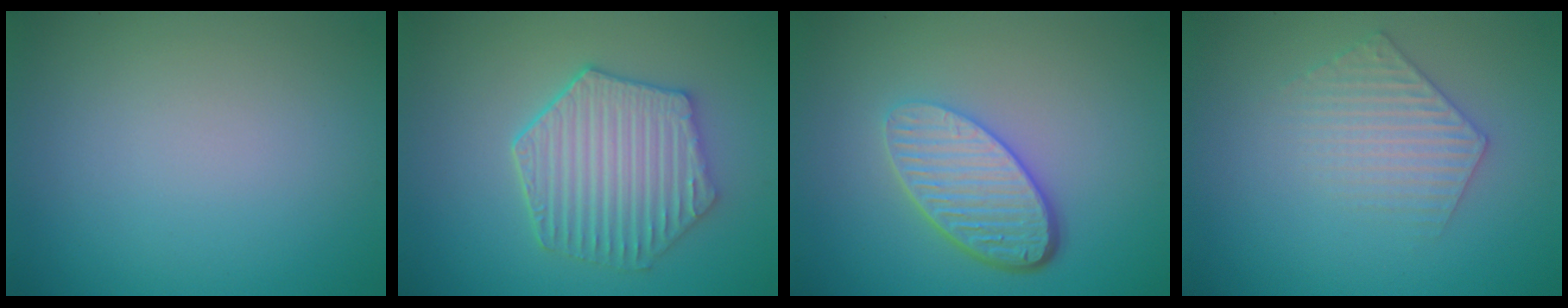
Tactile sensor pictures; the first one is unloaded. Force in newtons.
{"total": 5.9, "press": 4.9, "slide": 3.4}
{"total": 5.3, "press": 3.8, "slide": 3.6}
{"total": 2.9, "press": 2.9, "slide": 0.5}